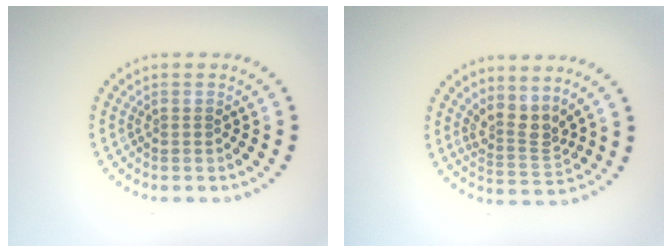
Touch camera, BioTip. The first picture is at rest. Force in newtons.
{"total": 2.7, "press": 2.0, "slide": 1.8}